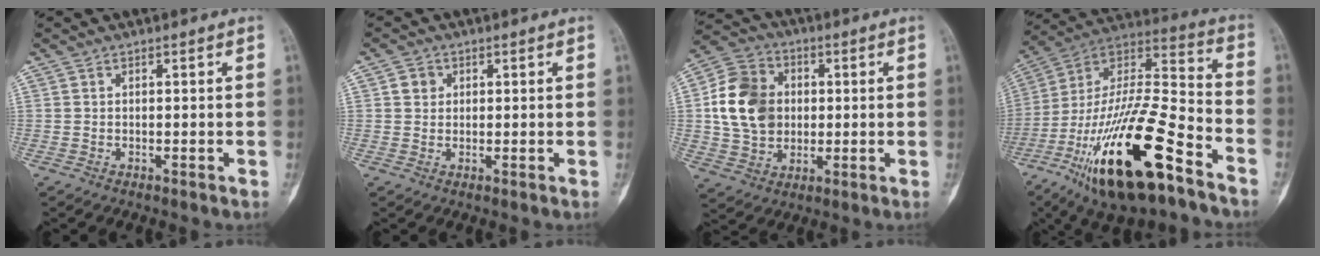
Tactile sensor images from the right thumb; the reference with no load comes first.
{"total": 2.4, "force": [0.7, 2.1, 0.8], "torque": [-0.001, -0.001, 0.008]}
{"total": 14.3, "force": [1.2, 11.5, 8.4], "torque": [-0.132, 0.012, 0.022]}
{"total": 29.3, "force": [-15.2, 9.1, 23.3], "torque": [-0.458, 0.056, -0.261]}